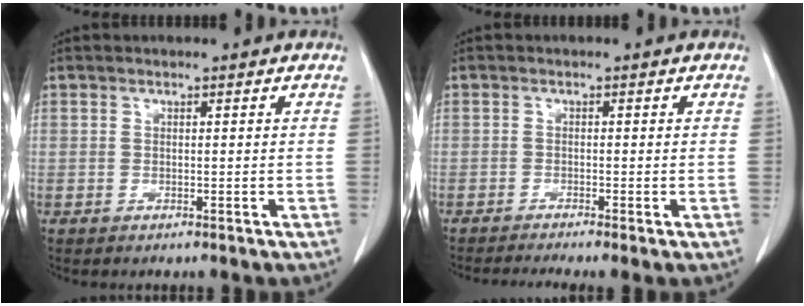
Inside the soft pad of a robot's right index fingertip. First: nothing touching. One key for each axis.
{"total": 3.7, "fx": -2.9, "fy": -0.2, "fz": 2.3, "tx": -0.038, "ty": -0.007, "tz": -0.051}